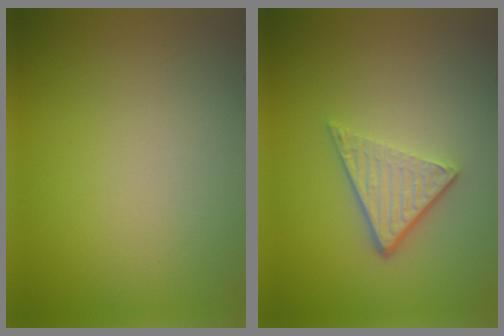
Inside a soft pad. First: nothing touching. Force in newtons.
{"total": 3.7, "press": 2.6, "slide": 2.6}